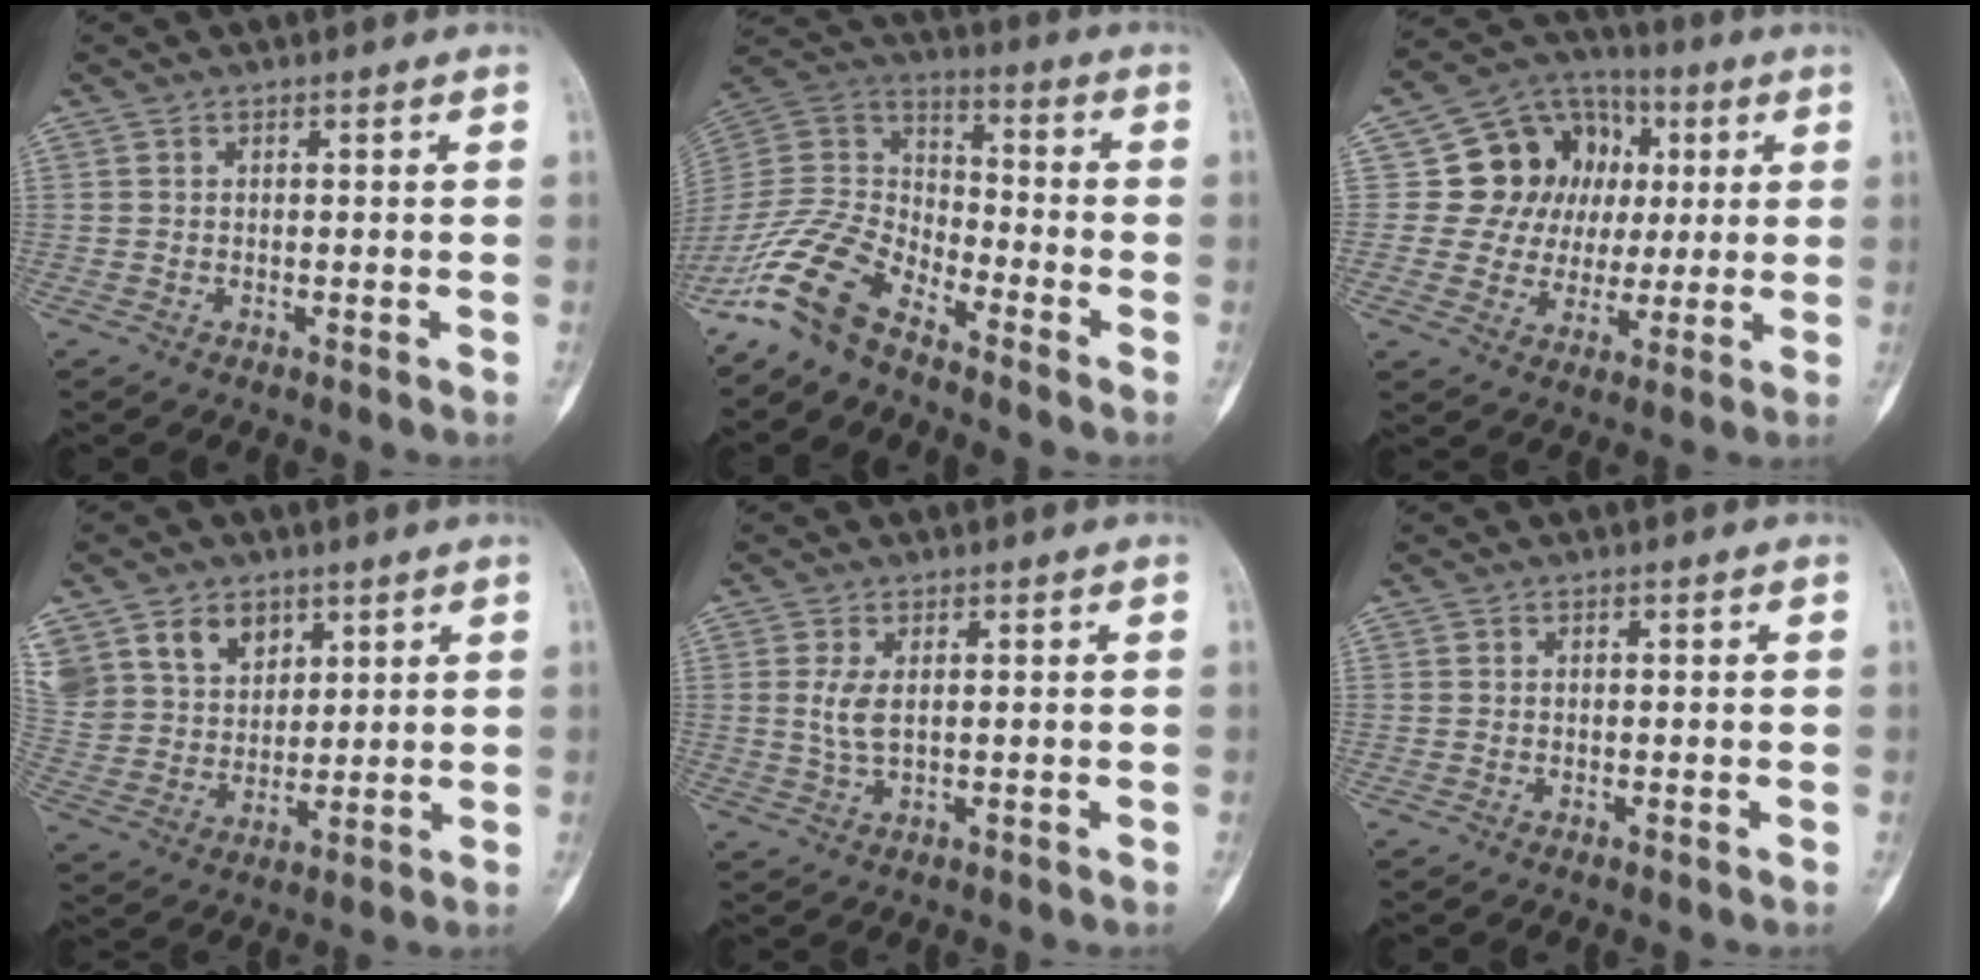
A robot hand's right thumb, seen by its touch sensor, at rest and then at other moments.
{"total": 13.3, "force": [-10.1, 5.7, 6.7], "torque": [-0.129, 0.076, -0.208]}
{"total": 15.4, "force": [2.9, 13.5, 6.9], "torque": [-0.056, 0.018, 0.054]}
{"total": 15.4, "force": [8.2, 11.4, 6.3], "torque": [-0.113, -0.011, 0.169]}
{"total": 3.4, "force": [0.7, 1.4, 3.0], "torque": [-0.071, -0.004, 0.022]}
{"total": 0.0}